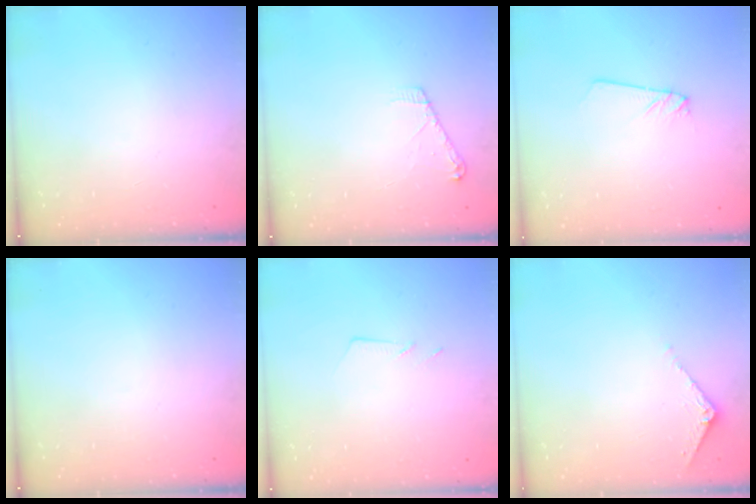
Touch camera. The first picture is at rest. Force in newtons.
{"total": 5.1, "press": 5.1, "slide": 0.6}
{"total": 1.4, "press": 1.4, "slide": 0.1}
{"total": 0.0}
{"total": 3.3, "press": 3.3, "slide": 0.5}
{"total": 7.2, "press": 7.1, "slide": 0.8}